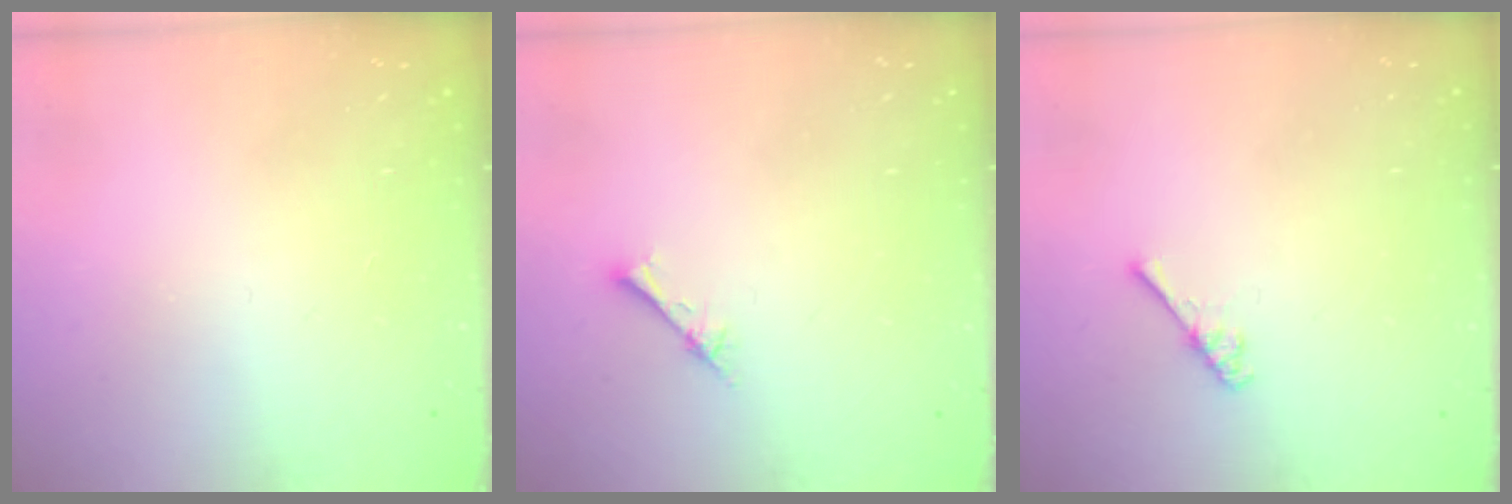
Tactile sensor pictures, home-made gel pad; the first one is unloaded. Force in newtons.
{"total": 2.7, "press": 2.6, "slide": 0.3}
{"total": 2.9, "press": 2.9, "slide": 0.4}